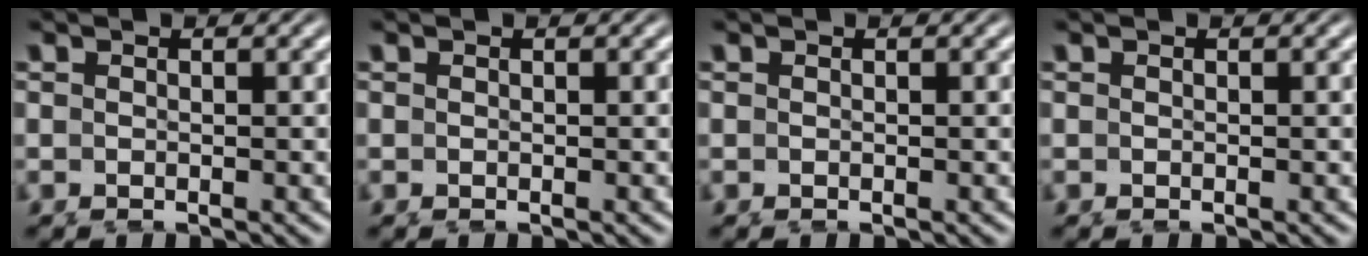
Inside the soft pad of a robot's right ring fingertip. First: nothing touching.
{"total": 0.0}
{"total": 0.0}
{"total": 0.0}